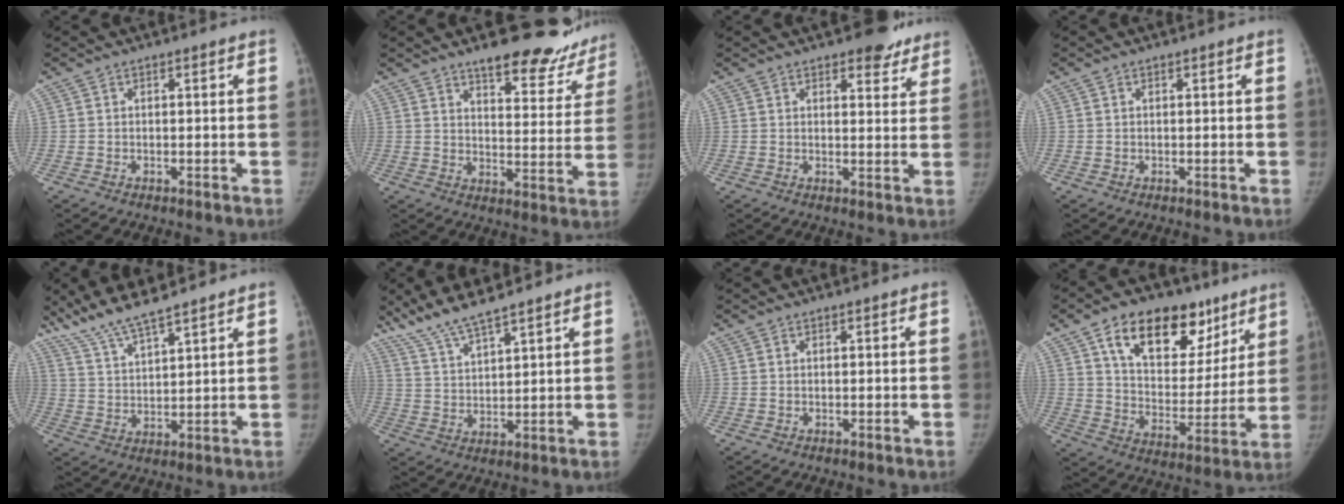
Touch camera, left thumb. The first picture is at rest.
{"total": 17.6, "force": [14.4, 6.3, 7.9], "torque": [-0.043, -0.095, 0.173]}
{"total": 5.7, "force": [4.4, 2.7, 2.5], "torque": [0.000, -0.025, 0.055]}
{"total": 0.0}
{"total": 9.4, "force": [7.9, 1.0, 5.0], "torque": [-0.096, -0.029, 0.158]}
{"total": 8.8, "force": [7.3, 1.0, 4.8], "torque": [-0.094, -0.027, 0.148]}
{"total": 0.0}
{"total": 21.8, "force": [12.0, 12.7, 13.0], "torque": [-0.151, -0.033, 0.193]}